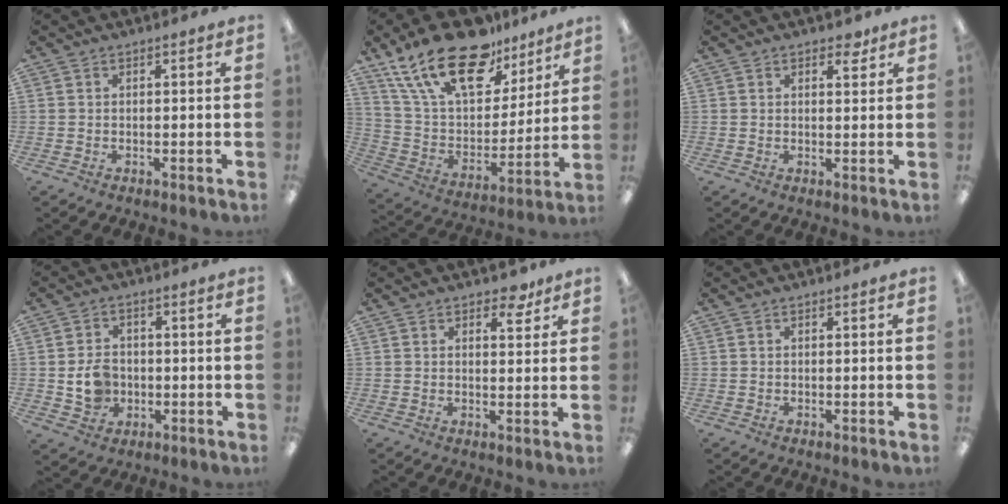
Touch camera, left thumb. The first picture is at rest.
{"total": 23.2, "force": [15.7, 11.2, 12.9], "torque": [-0.242, -0.090, 0.281]}
{"total": 3.2, "force": [2.2, 1.7, 1.5], "torque": [-0.008, -0.006, 0.035]}
{"total": 7.1, "force": [-0.8, 5.9, 3.9], "torque": [-0.070, 0.007, -0.013]}
{"total": 5.0, "force": [3.6, 2.5, 2.5], "torque": [-0.015, -0.015, 0.057]}
{"total": 0.0}